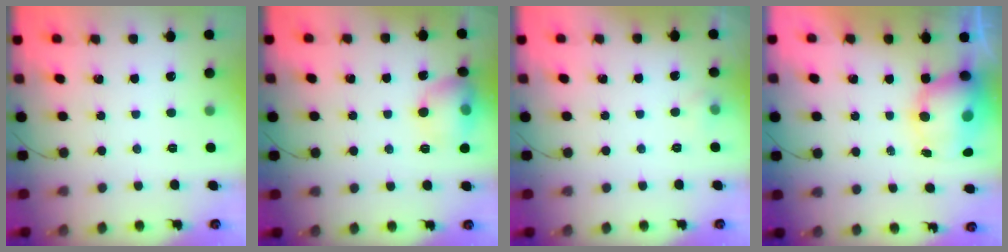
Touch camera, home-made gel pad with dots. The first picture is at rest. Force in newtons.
{"total": 11.7, "press": 11.5, "slide": 1.9}
{"total": 5.8, "press": 3.2, "slide": 4.9}
{"total": 9.3, "press": 9.0, "slide": 2.5}